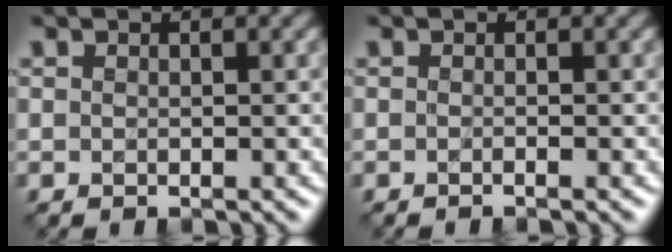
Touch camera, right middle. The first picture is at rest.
{"total": 0.9, "force": [-0.3, 0.4, 0.8], "torque": [-0.009, -0.010, -0.013]}